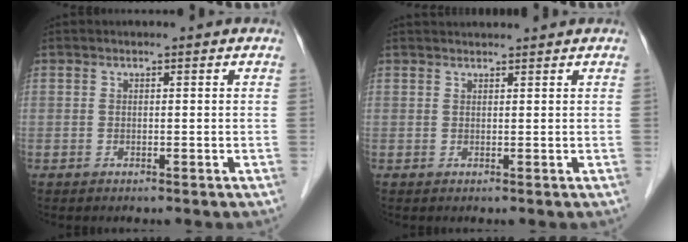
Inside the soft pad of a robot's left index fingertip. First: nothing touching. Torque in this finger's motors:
{"motor_torque": [-0.64, -0.67, 0.05, 0.01]}